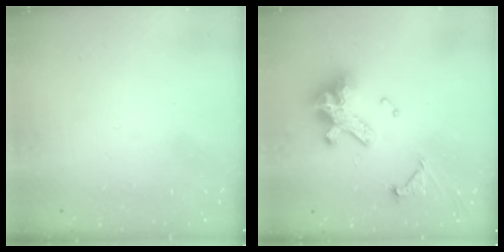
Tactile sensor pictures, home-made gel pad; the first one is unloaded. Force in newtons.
{"total": 14.0, "press": 13.8, "slide": 2.3}